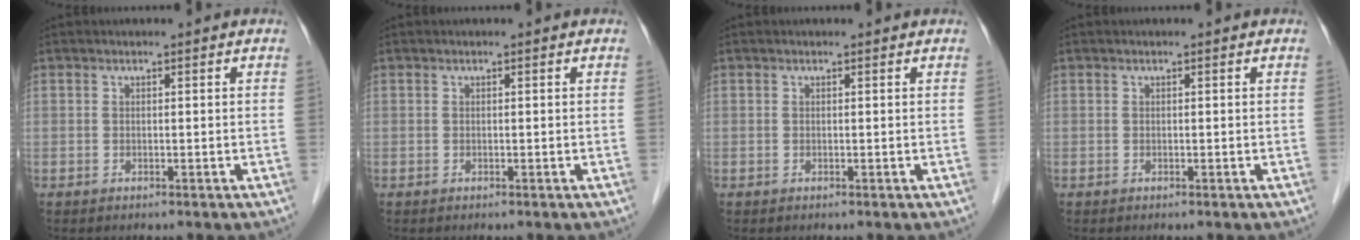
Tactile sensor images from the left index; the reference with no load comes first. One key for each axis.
{"total": 0.0}
{"total": 0.0}
{"total": 0.0}